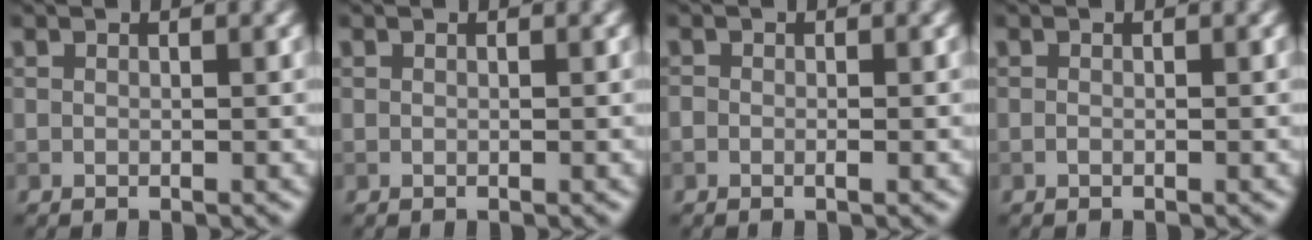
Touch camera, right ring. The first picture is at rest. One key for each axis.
{"total": 0.0}
{"total": 0.6, "fx": -0.2, "fy": 0.3, "fz": 0.4, "tx": -0.009, "ty": -0.002, "tz": -0.005}
{"total": 0.0}